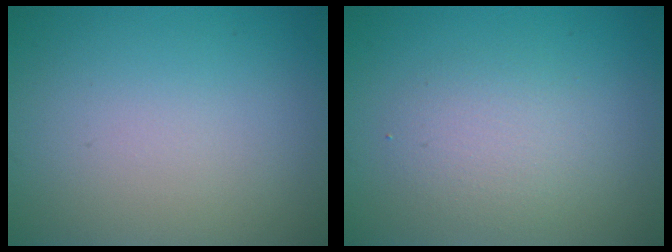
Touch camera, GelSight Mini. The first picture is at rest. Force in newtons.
{"total": 2.5, "press": 2.5, "slide": 0.2}